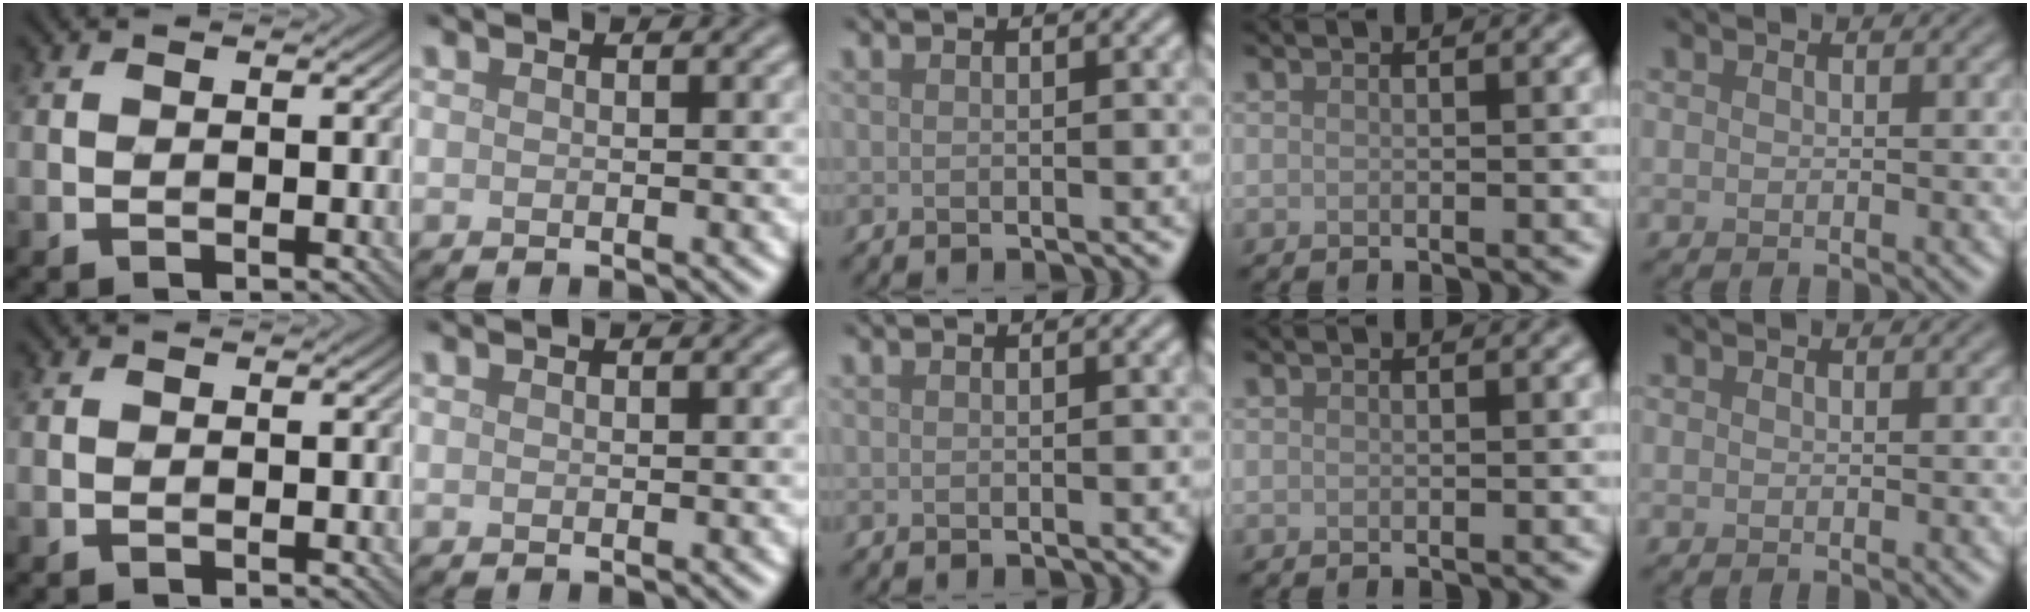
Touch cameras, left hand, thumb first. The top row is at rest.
{}